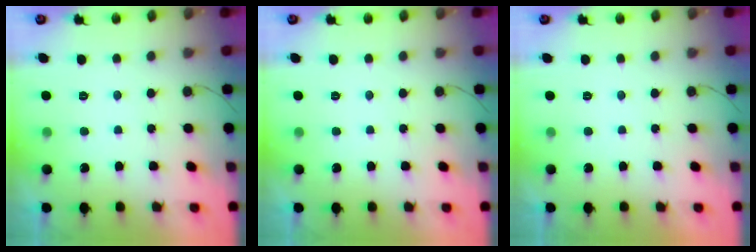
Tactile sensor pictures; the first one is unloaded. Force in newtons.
{"total": 0.0}
{"total": 1.8, "press": 1.8, "slide": 0.1}